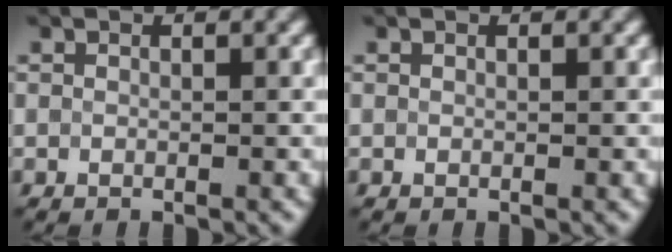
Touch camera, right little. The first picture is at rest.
{"total": 0.0}